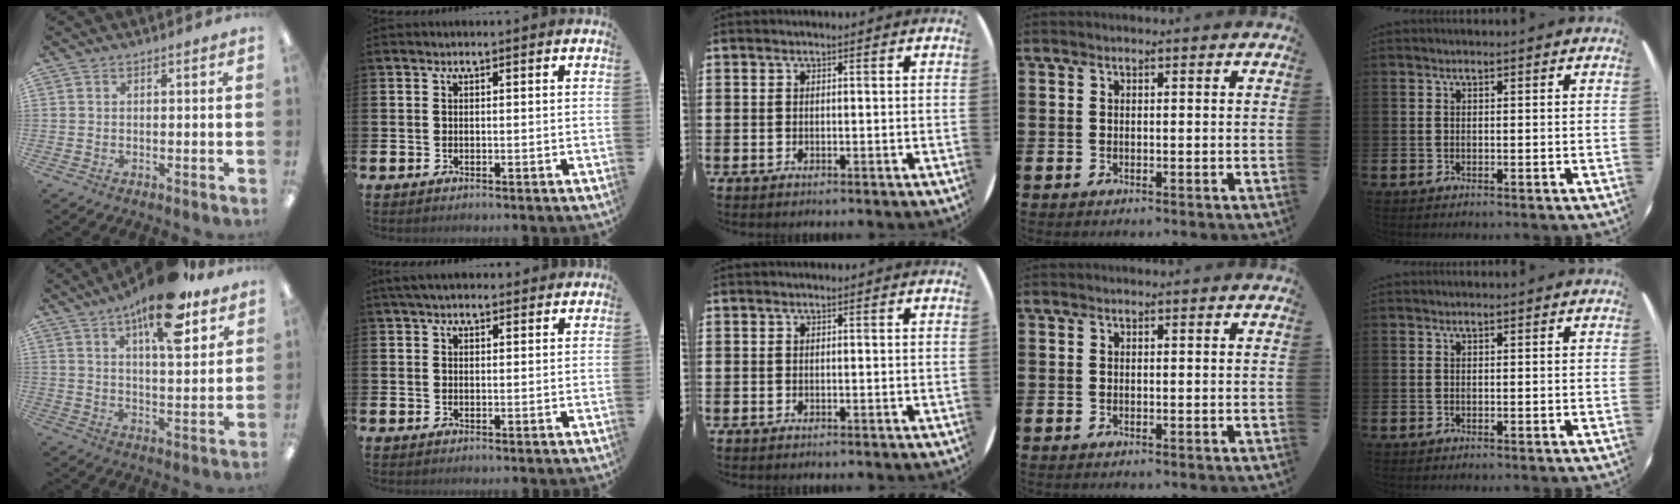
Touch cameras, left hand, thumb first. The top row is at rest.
{"thumb": {"total": 16.4, "force": [10.5, 5.7, 11.3], "torque": [-0.167, -0.049, 0.169]}, "index": {"total": 3.0, "force": [2.6, 1.0, 1.1], "torque": [-0.018, -0.004, 0.045]}}